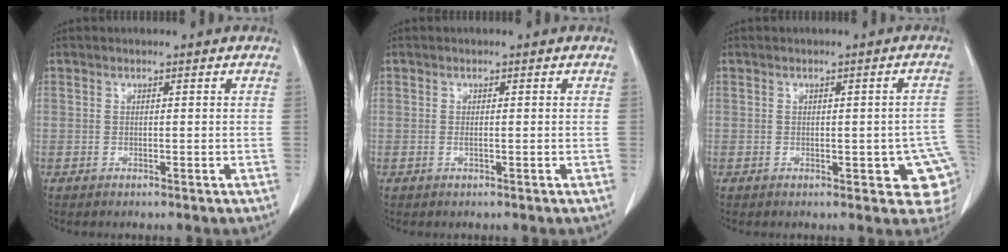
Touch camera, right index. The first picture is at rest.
{"total": 0.6, "force": [-0.2, 0.0, 0.6], "torque": [-0.013, -0.001, -0.003]}
{"total": 7.6, "force": [-1.9, 2.8, 6.8], "torque": [-0.071, 0.004, -0.019]}